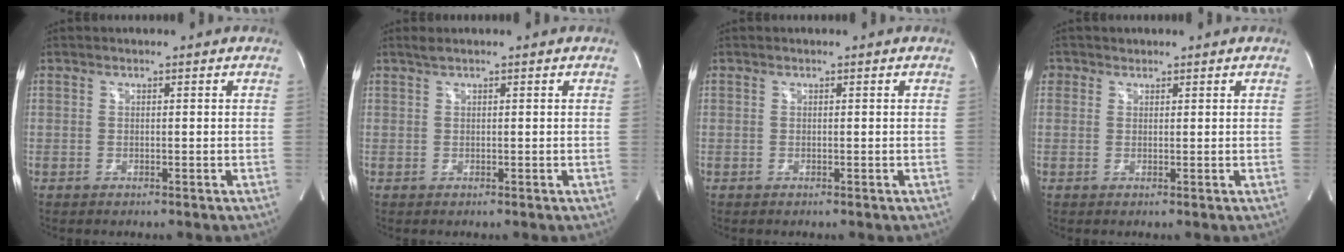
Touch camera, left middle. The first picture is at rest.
{"total": 0.8, "force": [0.7, -0.1, 0.5], "torque": [-0.019, 0.010, 0.018]}
{"total": 0.0}
{"total": 1.6, "force": [0.9, 1.4, 0.1], "torque": [0.006, 0.004, 0.013]}